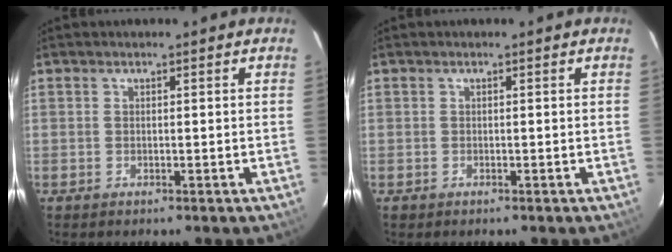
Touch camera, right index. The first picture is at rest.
{"total": 0.6, "force": [-0.3, 0.5, -0.1], "torque": [0.000, 0.002, -0.004]}